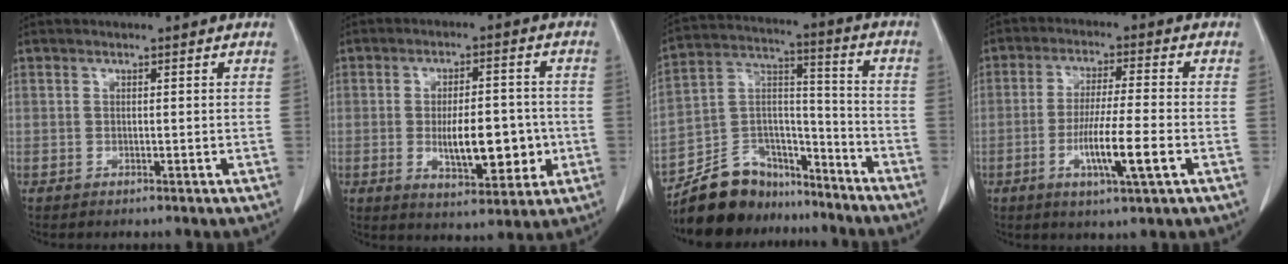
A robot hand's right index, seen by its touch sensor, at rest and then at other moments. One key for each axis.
{"total": 10.3, "fx": -1.6, "fy": 3.9, "fz": 9.4, "tx": -0.150, "ty": 0.000, "tz": -0.017}
{"total": 13.9, "fx": -12.1, "fy": 6.5, "fz": 2.2, "tx": -0.036, "ty": 0.065, "tz": -0.211}
{"total": 9.1, "fx": -3.0, "fy": 0.0, "fz": 8.6, "tx": -0.158, "ty": -0.015, "tz": -0.056}